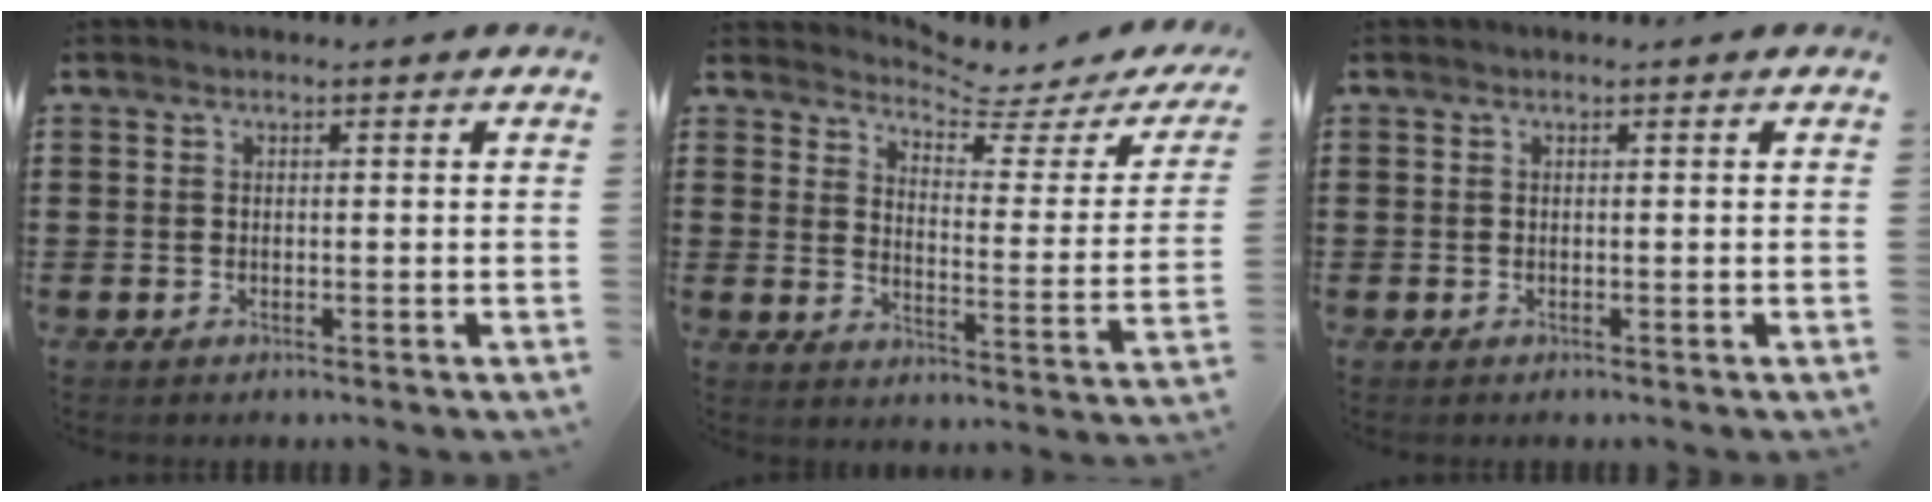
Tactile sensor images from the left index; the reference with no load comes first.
{"total": 4.4, "force": [4.2, 0.2, 1.2], "torque": [-0.034, -0.037, 0.063]}
{"total": 0.0}